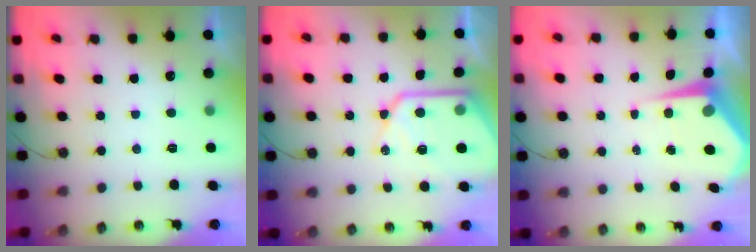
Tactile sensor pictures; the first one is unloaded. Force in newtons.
{"total": 15.8, "press": 15.7, "slide": 1.5}
{"total": 6.6, "press": 6.5, "slide": 0.9}